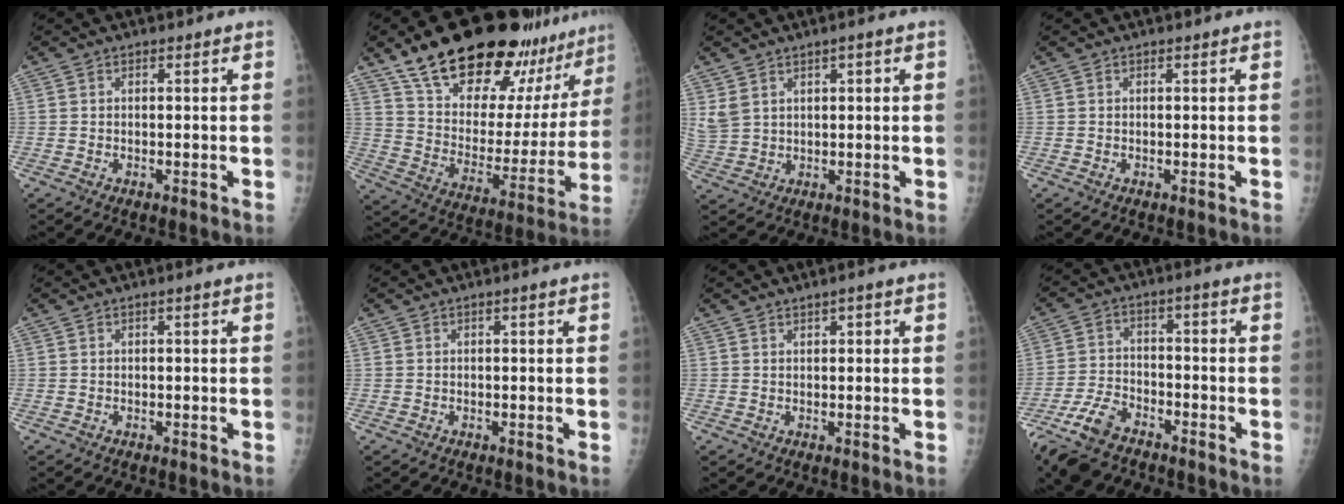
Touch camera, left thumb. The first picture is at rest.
{"total": 29.6, "force": [22.1, 11.2, 16.2], "torque": [-0.210, -0.081, 0.329]}
{"total": 4.2, "force": [2.2, 3.1, 1.8], "torque": [-0.030, -0.009, 0.055]}
{"total": 0.0}
{"total": 0.0}
{"total": 0.0}
{"total": 0.9, "force": [0.6, 0.6, 0.4], "torque": [0.003, 0.000, 0.005]}
{"total": 10.4, "force": [-7.6, 5.0, 5.2], "torque": [-0.110, 0.020, -0.143]}